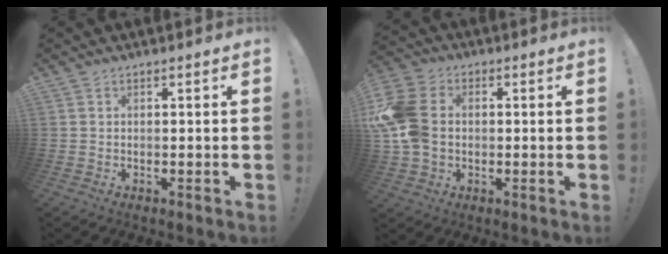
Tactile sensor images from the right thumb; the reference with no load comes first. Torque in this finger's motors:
{"motor_torque": [0.93, 0.90, 1.20, -0.05, 0.39]}